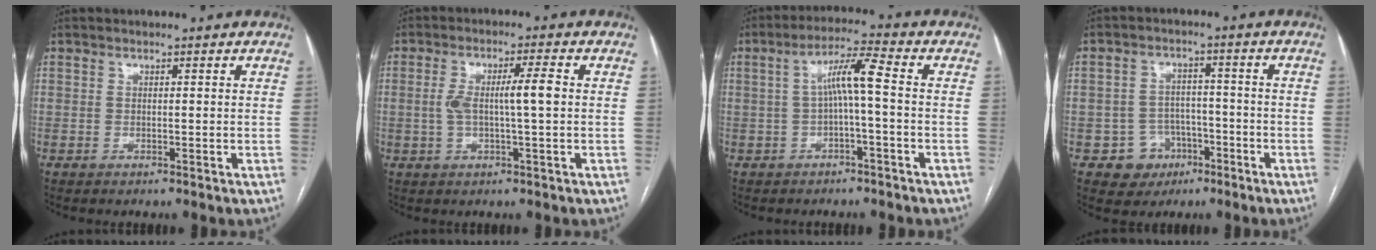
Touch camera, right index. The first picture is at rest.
{"total": 5.9, "force": [0.1, 0.2, 5.9], "torque": [-0.111, 0.011, 0.003]}
{"total": 6.2, "force": [-0.1, 0.2, 6.2], "torque": [-0.110, 0.026, -0.001]}
{"total": 6.1, "force": [-2.8, 5.4, 0.8], "torque": [-0.002, 0.015, -0.036]}